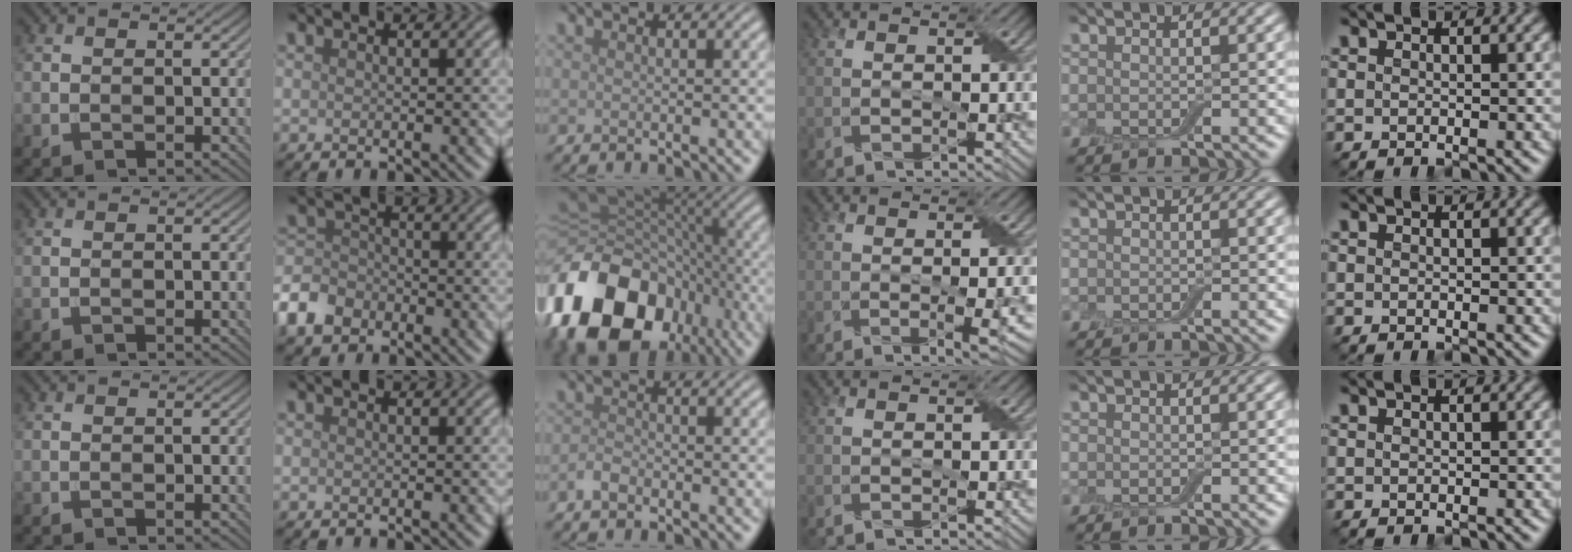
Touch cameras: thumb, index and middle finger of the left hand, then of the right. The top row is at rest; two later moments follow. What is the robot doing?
{"motion": "fold", "object": "aluminum foil"}